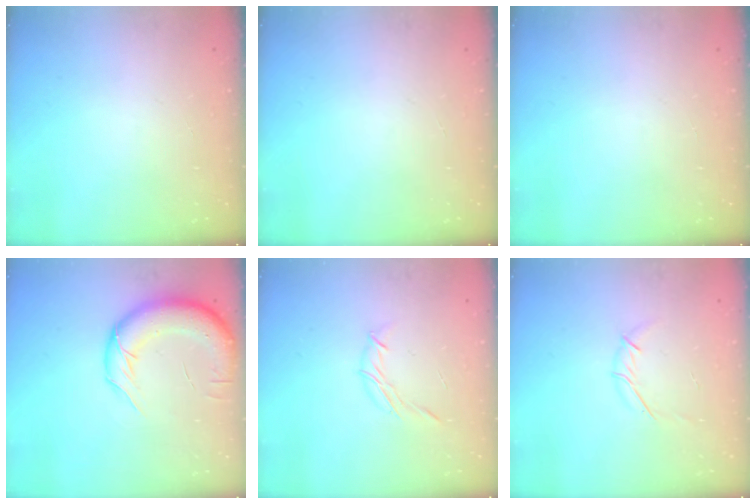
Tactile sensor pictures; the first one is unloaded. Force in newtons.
{"total": 0.0}
{"total": 0.0}
{"total": 12.8, "press": 12.5, "slide": 2.9}
{"total": 6.9, "press": 6.7, "slide": 1.7}
{"total": 4.3, "press": 4.2, "slide": 1.1}